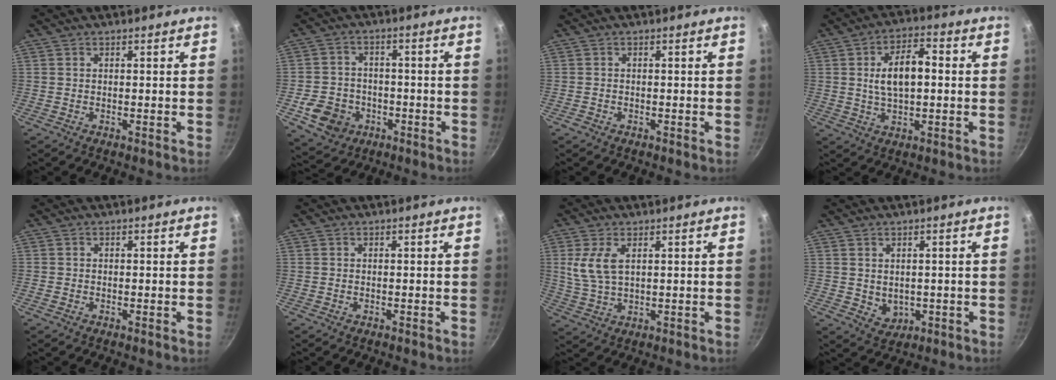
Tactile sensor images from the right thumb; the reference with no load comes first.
{"total": 8.9, "force": [-3.2, 7.5, 3.6], "torque": [-0.043, 0.020, -0.047]}
{"total": 0.7, "force": [-0.5, 0.5, 0.2], "torque": [-0.007, 0.000, -0.012]}
{"total": 9.7, "force": [0.9, 4.9, 8.3], "torque": [-0.137, 0.013, 0.014]}
{"total": 0.7, "force": [-0.3, 0.5, 0.5], "torque": [-0.009, -0.001, -0.006]}
{"total": 0.0}
{"total": 6.4, "force": [1.9, 3.2, 5.2], "torque": [-0.116, -0.003, 0.047]}
{"total": 3.3, "force": [-0.1, 2.7, 1.8], "torque": [-0.016, -0.004, 0.012]}